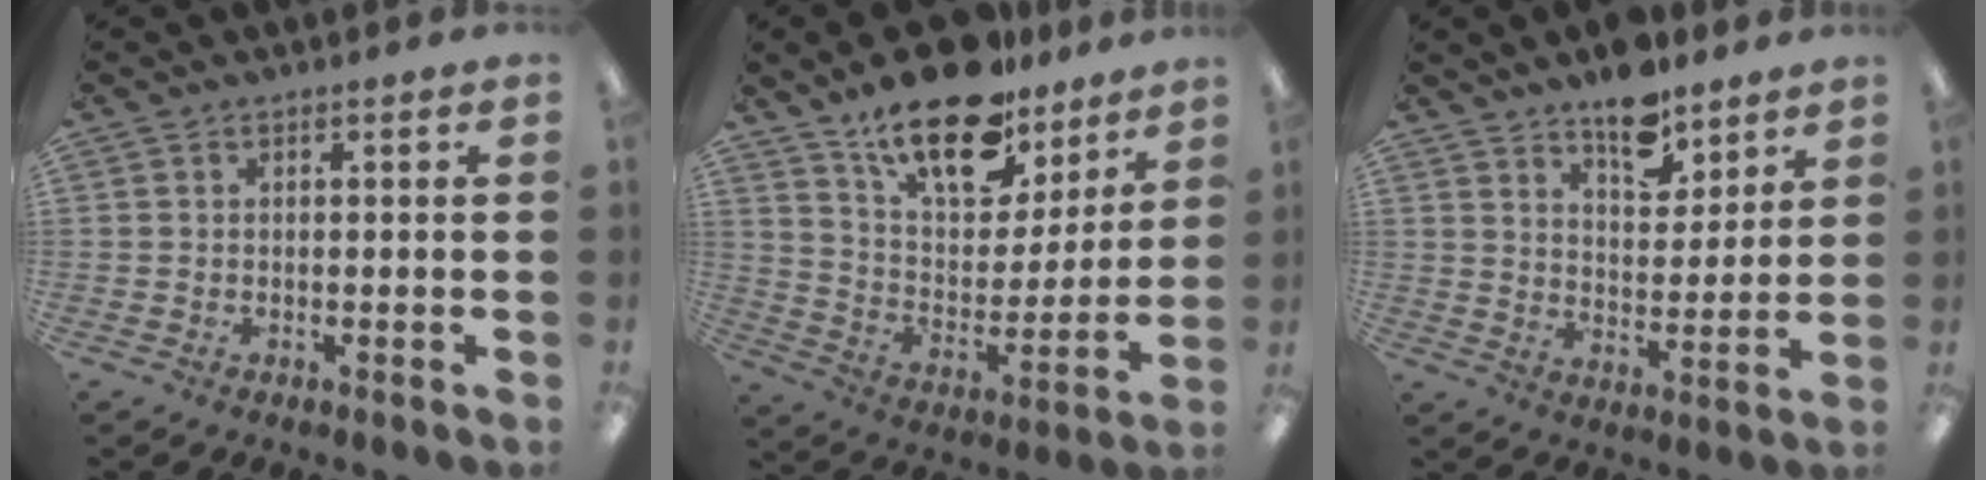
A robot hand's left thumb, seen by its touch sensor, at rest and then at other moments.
{"total": 19.8, "force": [14.0, 9.4, 10.3], "torque": [-0.171, -0.086, 0.246]}
{"total": 10.4, "force": [8.3, 4.6, 4.3], "torque": [-0.047, -0.055, 0.146]}